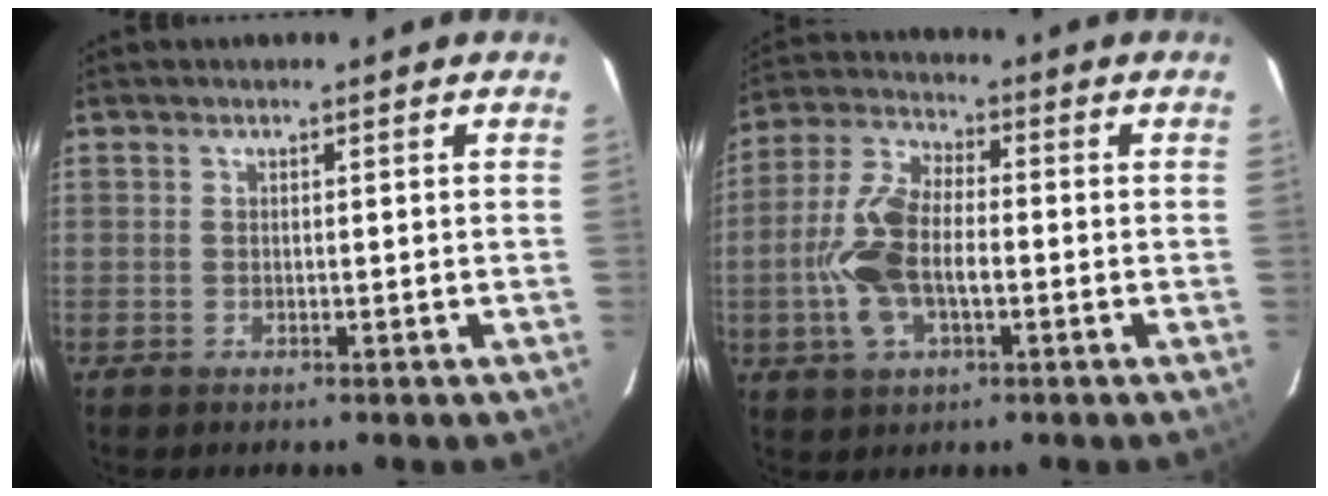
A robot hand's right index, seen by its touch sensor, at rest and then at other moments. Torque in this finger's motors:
{"motor_torque": [1.66, -0.33, 0.94, 0.21]}